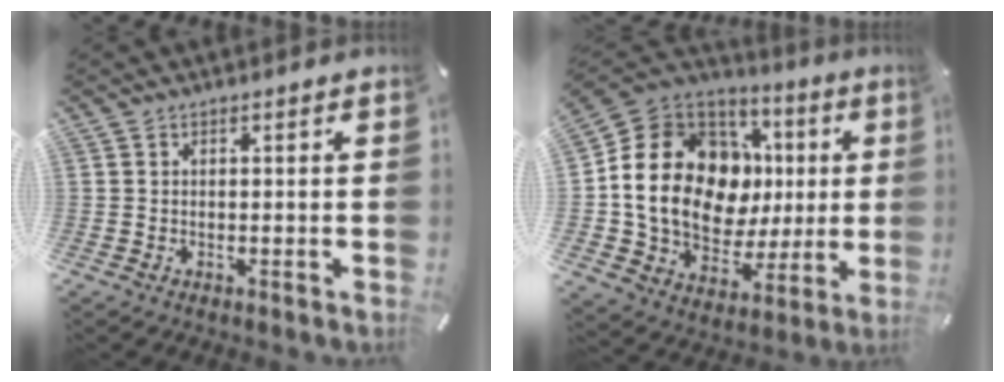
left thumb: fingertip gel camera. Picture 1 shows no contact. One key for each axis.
{"total": 20.5, "fx": 1.1, "fy": 16.3, "fz": 12.4, "tx": -0.239, "ty": -0.012, "tz": 0.037}